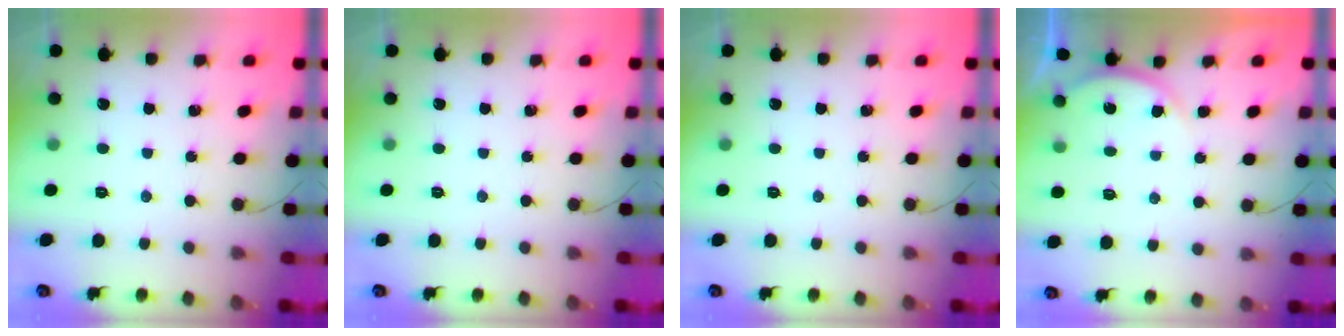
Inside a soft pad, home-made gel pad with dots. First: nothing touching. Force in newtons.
{"total": 0.0}
{"total": 0.0}
{"total": 3.7, "press": 3.7, "slide": 0.5}